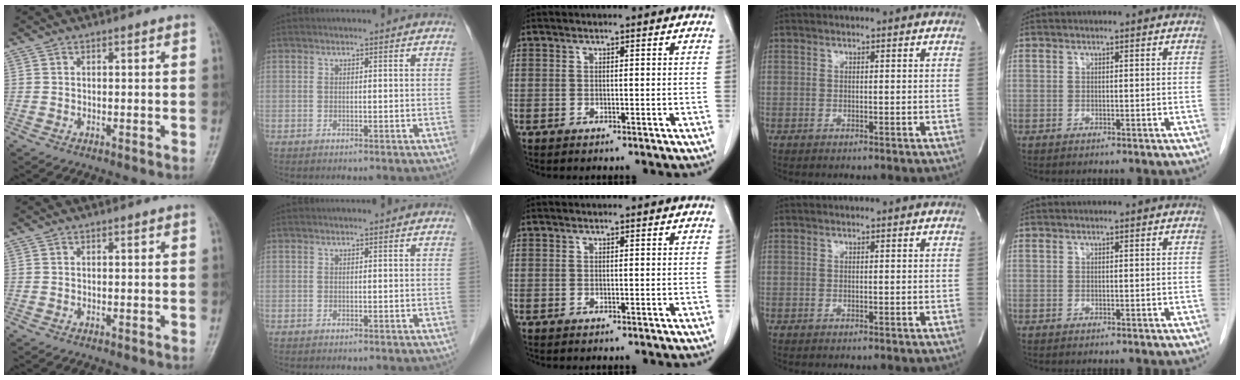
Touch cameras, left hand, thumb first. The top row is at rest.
{}